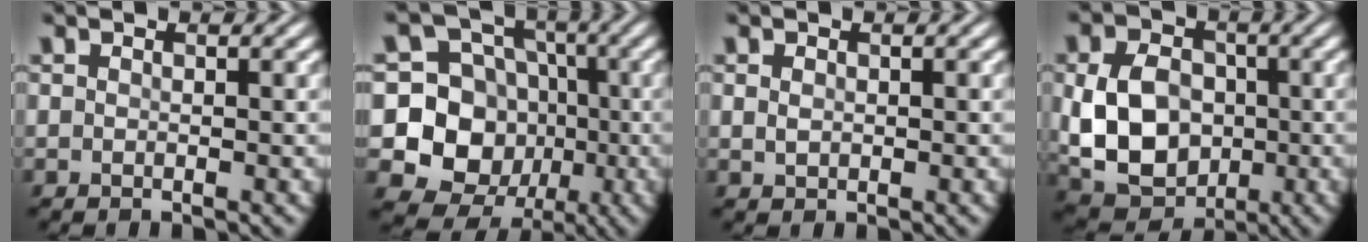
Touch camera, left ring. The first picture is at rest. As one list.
[{"total": 9.9, "force": [-1.4, 9.1, 3.6], "torque": [-0.065, 0.003, -0.049]}, {"total": 1.0, "force": [0.1, 0.7, 0.6], "torque": [-0.015, 0.000, 0.004]}, {"total": 8.8, "force": [-0.7, 6.6, 5.8], "torque": [-0.123, -0.005, -0.015]}]